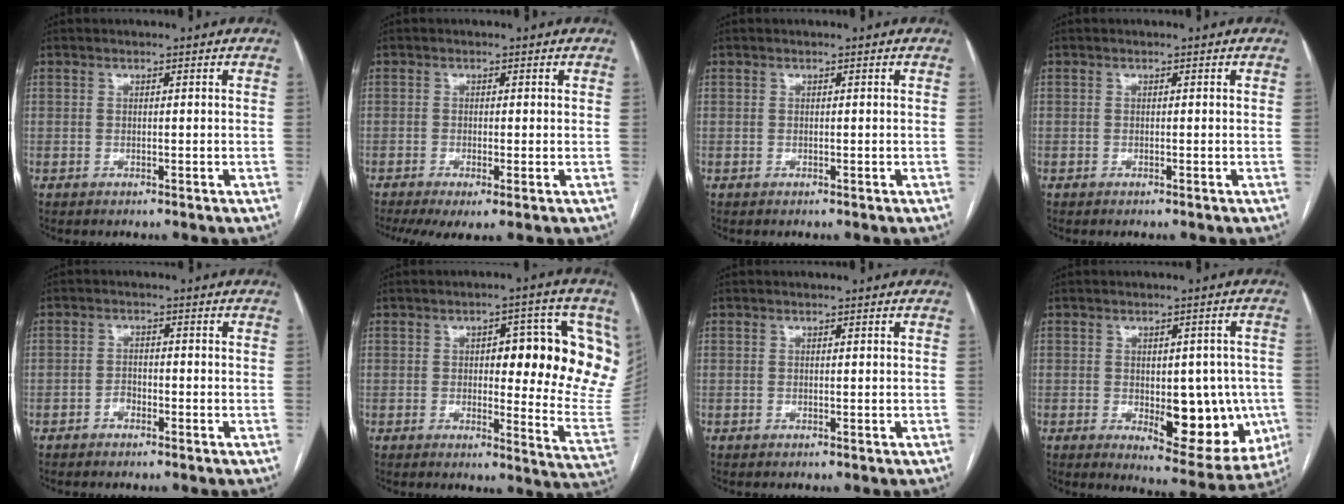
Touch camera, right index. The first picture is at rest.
{"total": 5.2, "force": [-2.7, 1.2, 4.2], "torque": [-0.073, -0.014, -0.046]}
{"total": 0.0}
{"total": 0.0}
{"total": 1.5, "force": [-1.0, 0.8, 0.7], "torque": [-0.012, 0.006, -0.016]}
{"total": 17.1, "force": [4.4, 4.7, 15.8], "torque": [-0.155, 0.010, 0.054]}
{"total": 0.0}
{"total": 13.2, "force": [-2.2, 5.9, 11.6], "torque": [-0.130, 0.001, -0.008]}